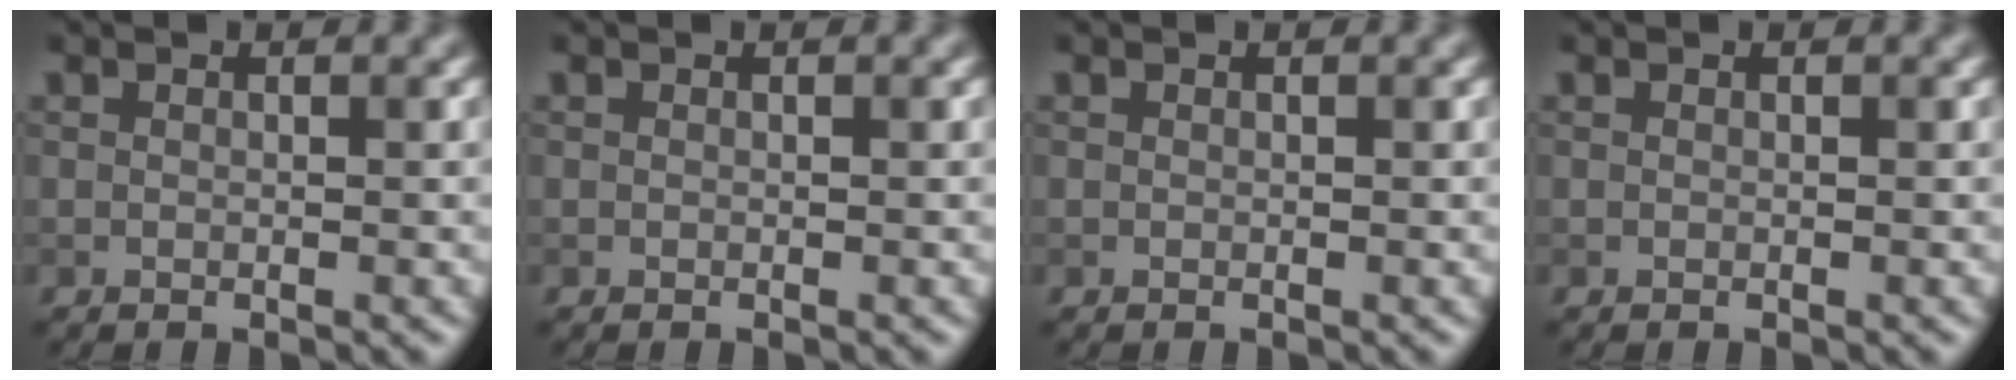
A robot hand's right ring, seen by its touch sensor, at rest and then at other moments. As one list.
[{"total": 0.0}, {"total": 0.0}, {"total": 0.0}]